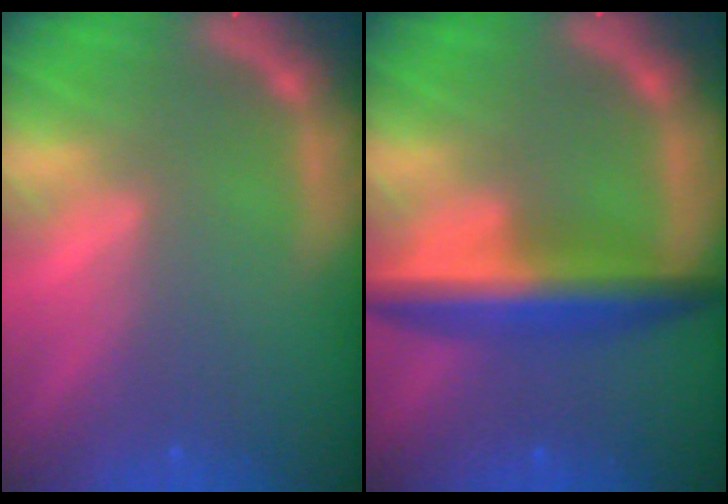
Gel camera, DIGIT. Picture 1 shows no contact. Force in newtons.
{"total": 6.6}